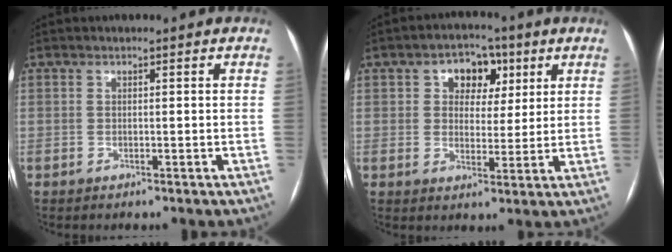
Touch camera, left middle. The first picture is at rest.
{"total": 6.6, "force": [2.7, 4.8, 3.7], "torque": [-0.047, 0.023, 0.042]}